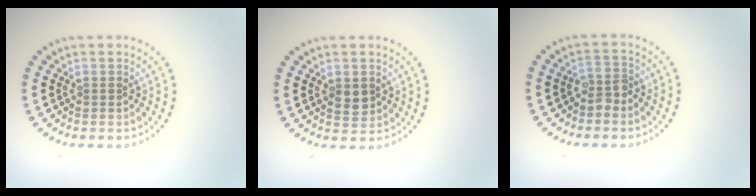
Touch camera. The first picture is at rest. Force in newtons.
{"total": 1.9, "press": 1.9, "slide": 0.2}
{"total": 1.7, "press": 1.5, "slide": 0.9}